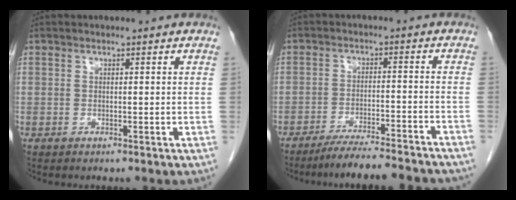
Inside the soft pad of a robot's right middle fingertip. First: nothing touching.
{"total": 14.5, "force": [-13.1, 0.6, 6.1], "torque": [-0.083, -0.015, -0.184]}